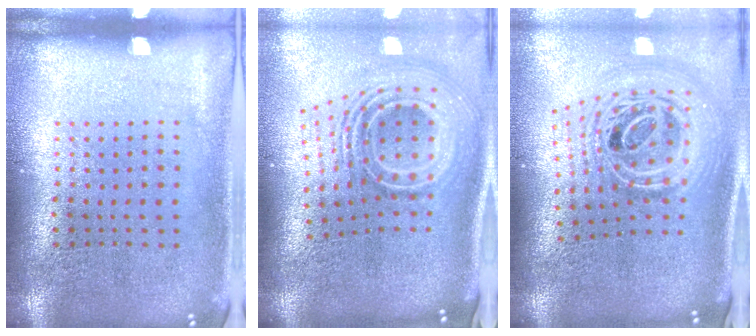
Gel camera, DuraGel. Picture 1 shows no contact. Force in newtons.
{"total": 3.2, "press": 2.0, "slide": 2.5}
{"total": 3.0, "press": 2.0, "slide": 2.2}